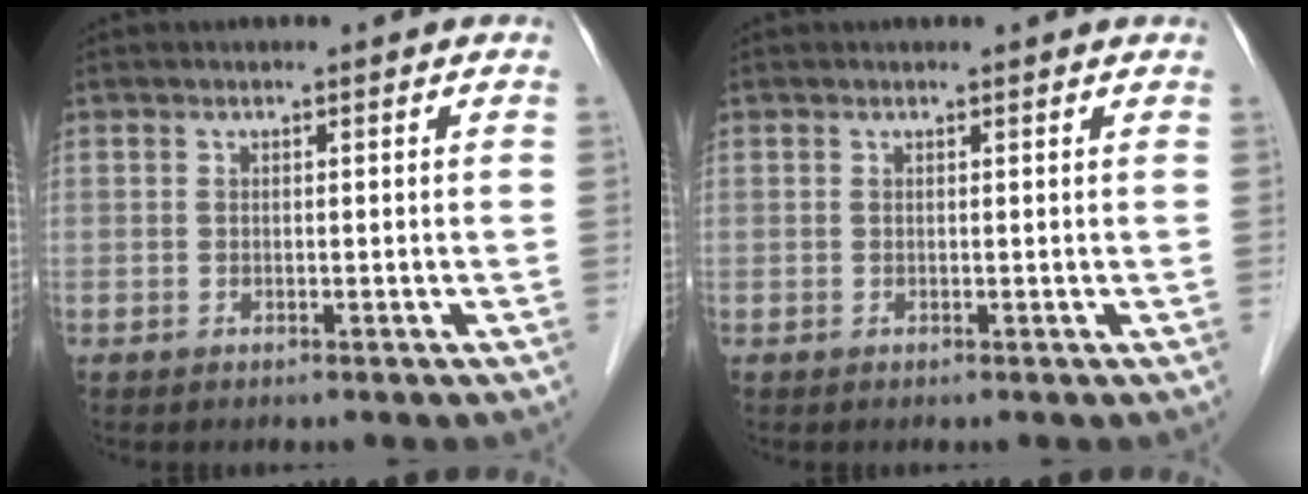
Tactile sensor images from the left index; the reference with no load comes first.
{"total": 1.2, "force": [1.2, 0.1, 0.2], "torque": [-0.013, 0.005, 0.009]}